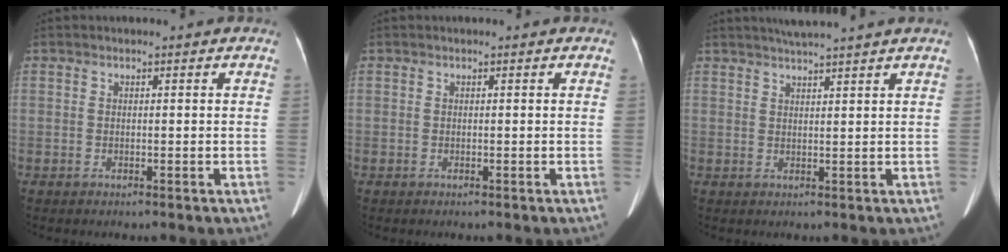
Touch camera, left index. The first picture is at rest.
{"total": 0.0}
{"total": 6.0, "force": [5.2, -1.1, 2.8], "torque": [-0.044, 0.019, 0.076]}